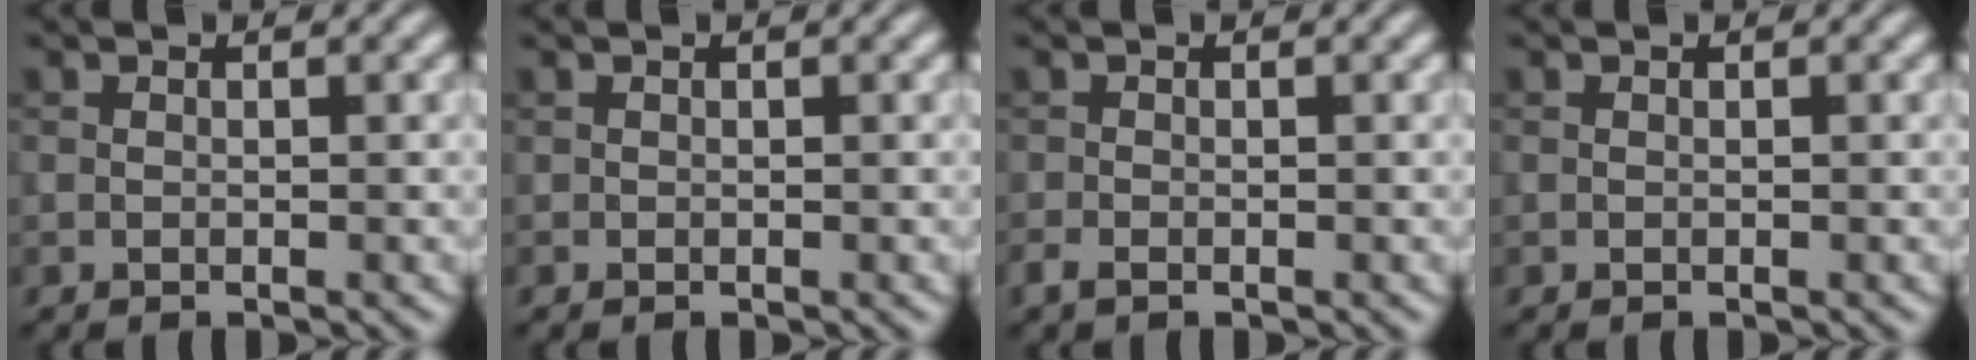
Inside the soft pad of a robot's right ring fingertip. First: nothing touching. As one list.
[{"total": 0.0}, {"total": 1.1, "force": [-0.7, 0.5, 0.6], "torque": [-0.014, -0.003, -0.016]}, {"total": 0.0}]